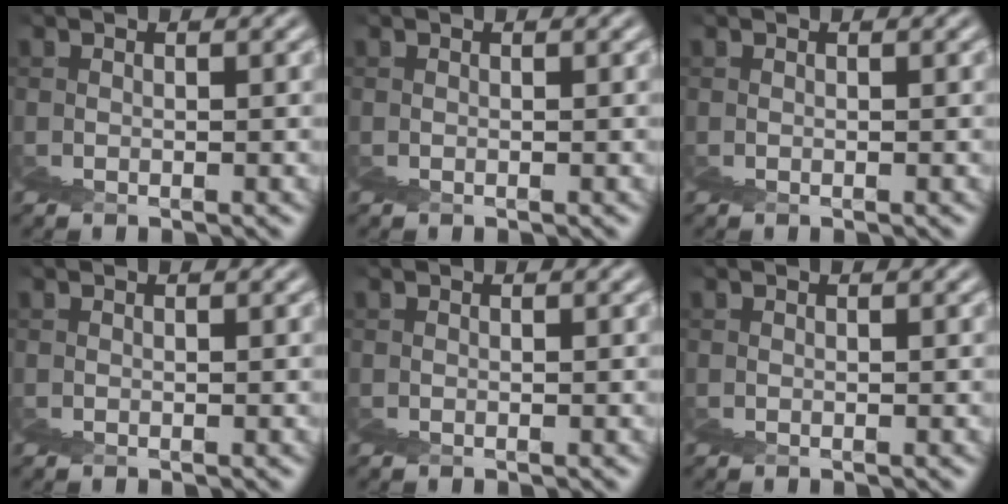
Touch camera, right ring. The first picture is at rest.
{"total": 0.0}
{"total": 0.0}
{"total": 0.0}
{"total": 0.0}
{"total": 0.0}